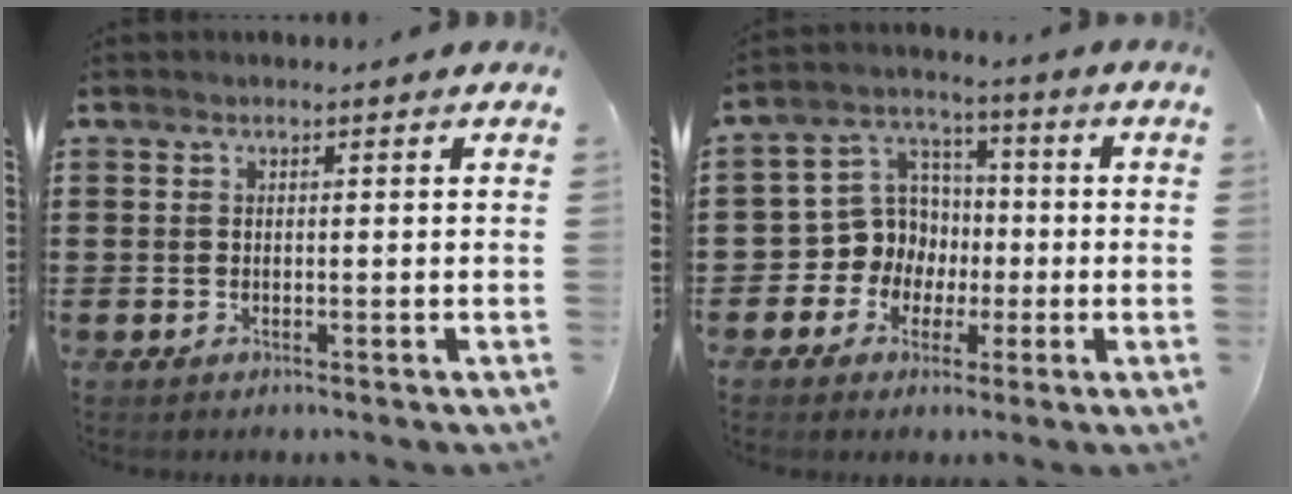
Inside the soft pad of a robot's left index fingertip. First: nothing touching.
{"total": 8.1, "force": [-0.9, 7.9, 1.6], "torque": [-0.082, -0.001, -0.018]}